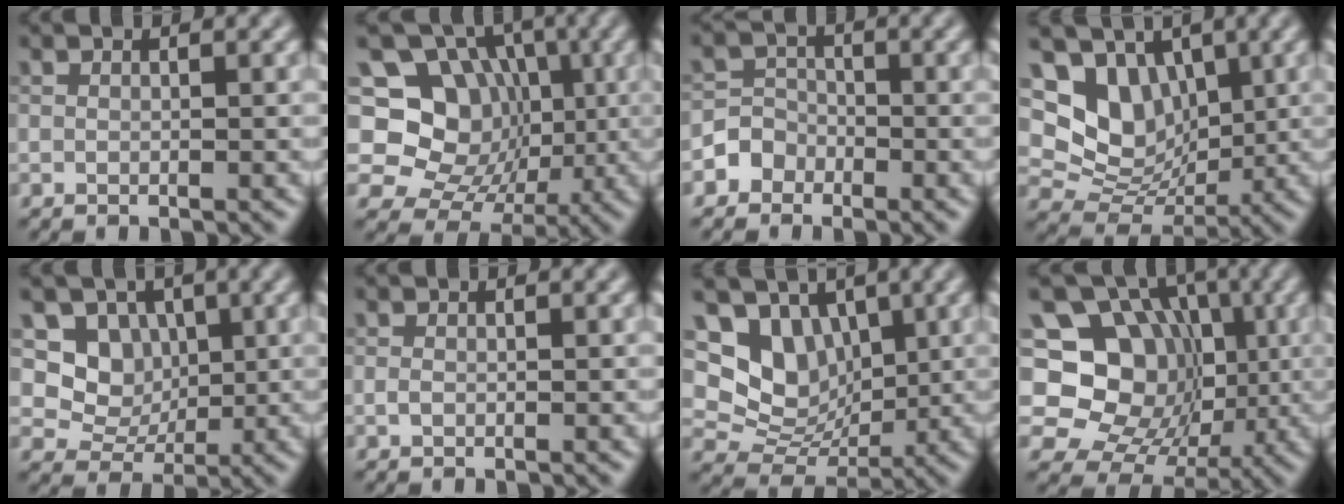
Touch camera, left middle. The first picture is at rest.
{"total": 11.6, "force": [1.3, 10.2, 5.4], "torque": [-0.072, 0.023, -0.013]}
{"total": 2.3, "force": [-1.4, 1.9, 0.1], "torque": [0.023, 0.011, -0.036]}
{"total": 7.4, "force": [2.6, 5.8, 3.7], "torque": [-0.067, -0.010, 0.039]}
{"total": 4.1, "force": [0.9, 3.6, 1.7], "torque": [-0.027, -0.008, 0.005]}
{"total": 0.5, "force": [-0.2, 0.3, 0.4], "torque": [-0.008, -0.001, -0.003]}
{"total": 6.5, "force": [2.3, 5.2, 3.3], "torque": [-0.052, -0.009, 0.028]}
{"total": 14.2, "force": [1.1, 12.4, 6.9], "torque": [-0.102, 0.034, -0.012]}